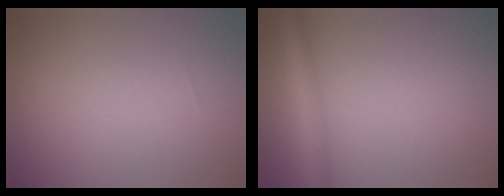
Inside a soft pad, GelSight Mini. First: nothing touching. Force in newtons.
{"total": 3.0, "press": 3.0, "slide": 0.1}